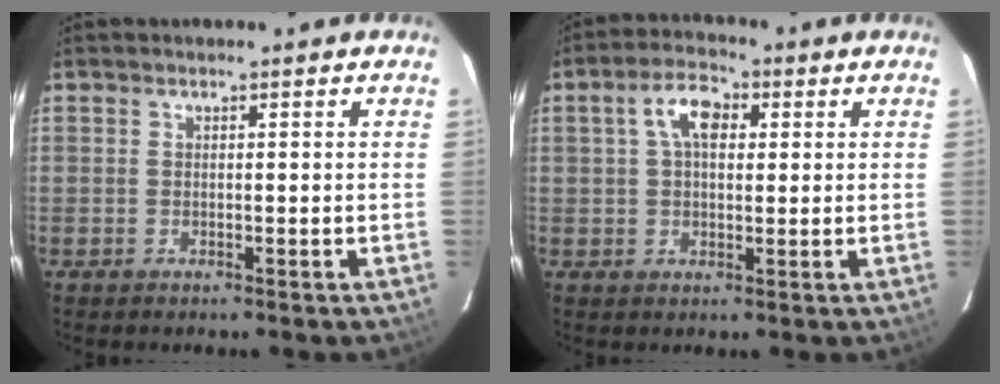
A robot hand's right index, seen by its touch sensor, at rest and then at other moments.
{"total": 6.4, "force": [1.7, 3.7, 4.9], "torque": [-0.090, 0.022, 0.030]}